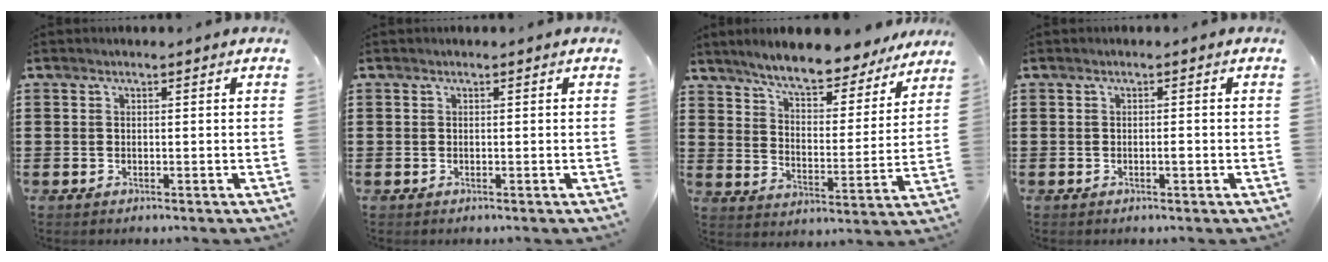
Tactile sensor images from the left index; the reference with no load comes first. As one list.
[{"total": 0.0}, {"total": 7.7, "force": [7.0, 0.9, 3.1], "torque": [-0.080, -0.039, 0.119]}, {"total": 1.1, "force": [-0.3, 0.2, 1.0], "torque": [-0.020, -0.002, -0.004]}]